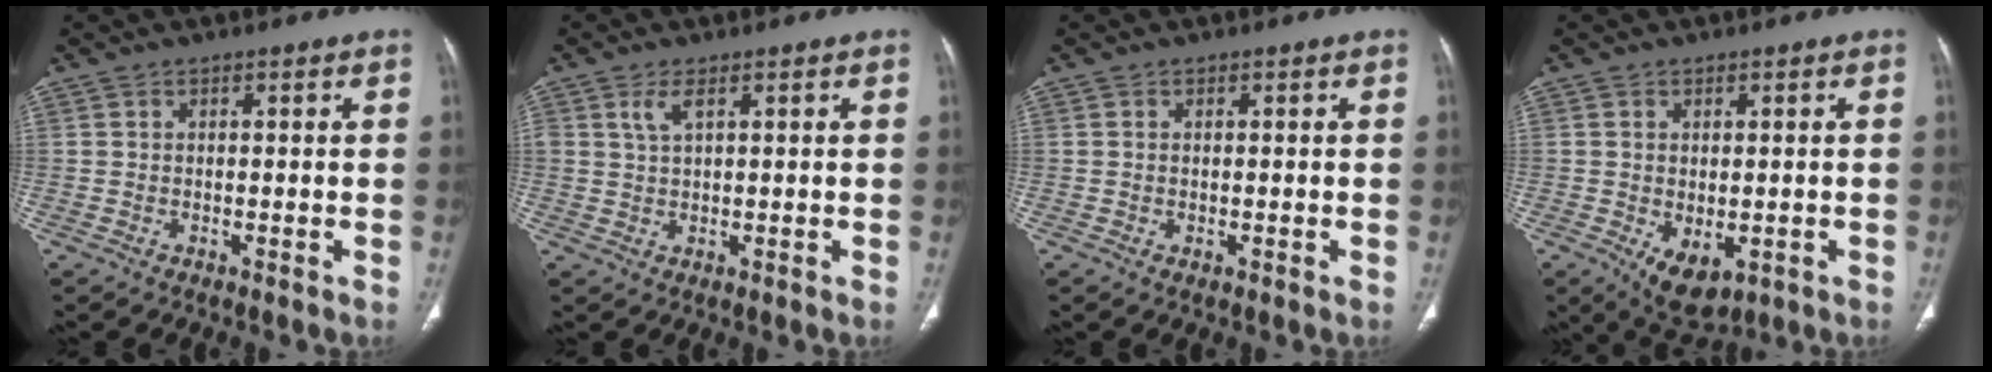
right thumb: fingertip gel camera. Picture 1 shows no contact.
{"total": 2.8, "force": [1.4, 1.1, 2.2], "torque": [-0.049, 0.000, 0.035]}
{"total": 0.5, "force": [-0.1, 0.3, 0.4], "torque": [-0.012, -0.003, 0.001]}
{"total": 6.8, "force": [-1.8, 4.1, 5.2], "torque": [-0.073, -0.009, -0.010]}